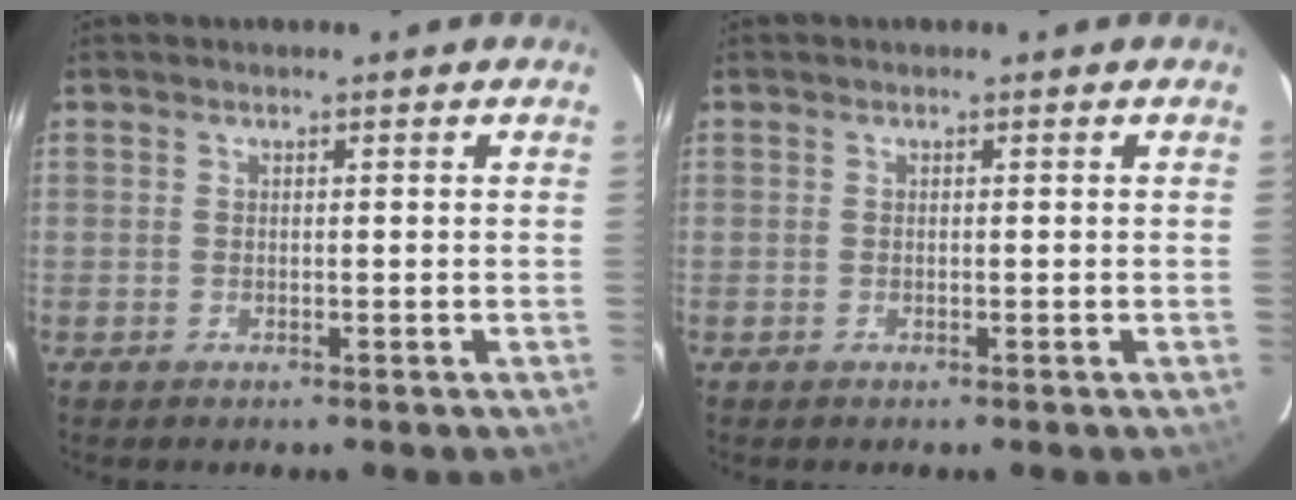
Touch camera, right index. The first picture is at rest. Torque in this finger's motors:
{"motor_torque": [0.00, 0.00, 0.01, 0.01]}